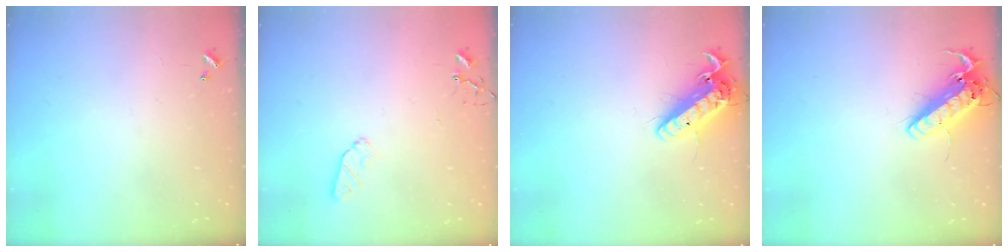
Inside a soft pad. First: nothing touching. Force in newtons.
{"total": 5.4, "press": 5.3, "slide": 0.7}
{"total": 15.7, "press": 15.3, "slide": 3.3}
{"total": 15.8, "press": 15.6, "slide": 2.7}